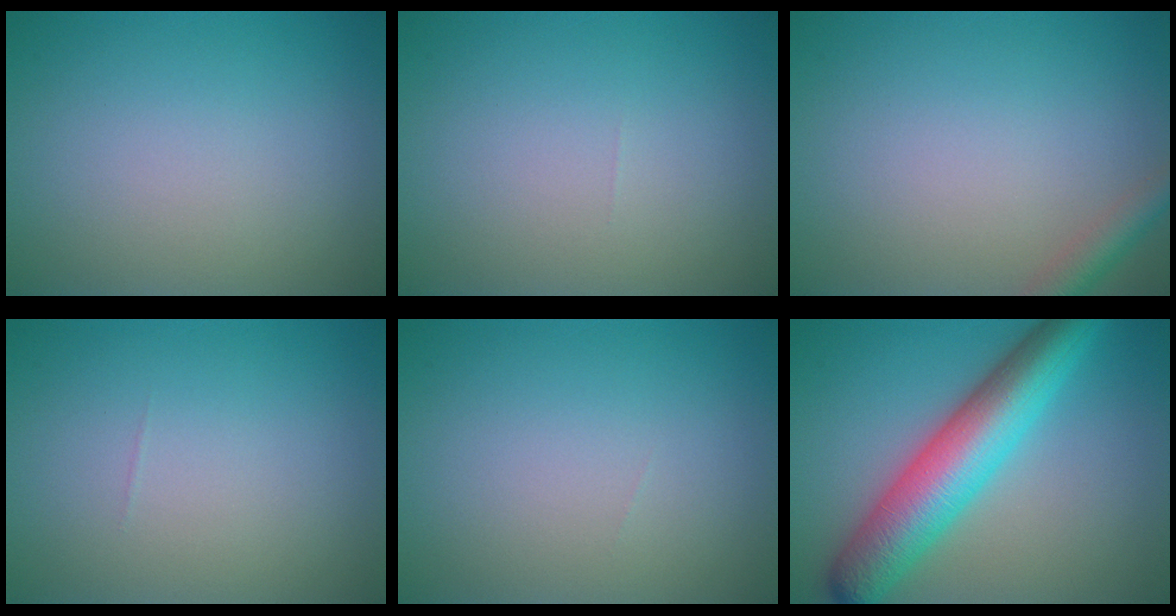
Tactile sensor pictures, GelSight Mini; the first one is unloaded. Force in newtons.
{"total": 0.0}
{"total": 2.2, "press": 2.2, "slide": 0.2}
{"total": 0.0}
{"total": 0.0}
{"total": 8.9, "press": 8.9, "slide": 0.1}